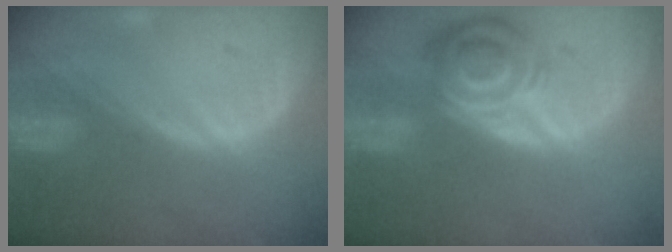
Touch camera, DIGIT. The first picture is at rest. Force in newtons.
{"total": 8.2, "press": 7.3, "slide": 3.8}